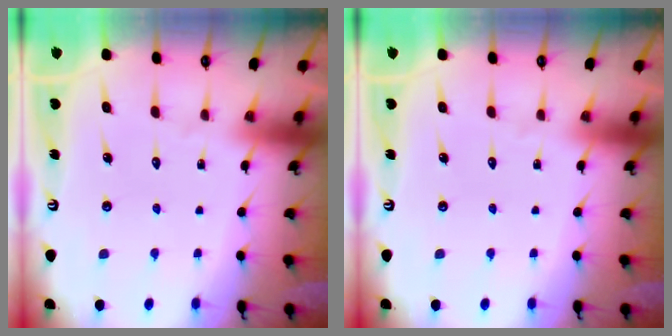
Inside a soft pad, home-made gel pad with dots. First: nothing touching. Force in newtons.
{"total": 0.0}